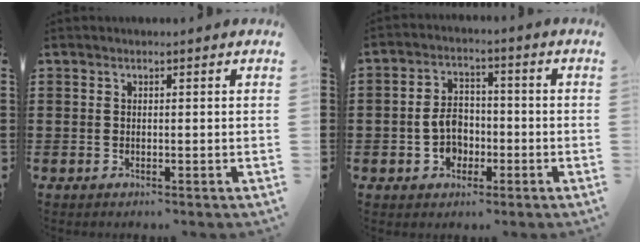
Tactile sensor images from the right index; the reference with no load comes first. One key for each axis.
{"total": 5.3, "fx": -1.4, "fy": 3.9, "fz": 3.3, "tx": -0.066, "ty": 0.003, "tz": -0.029}